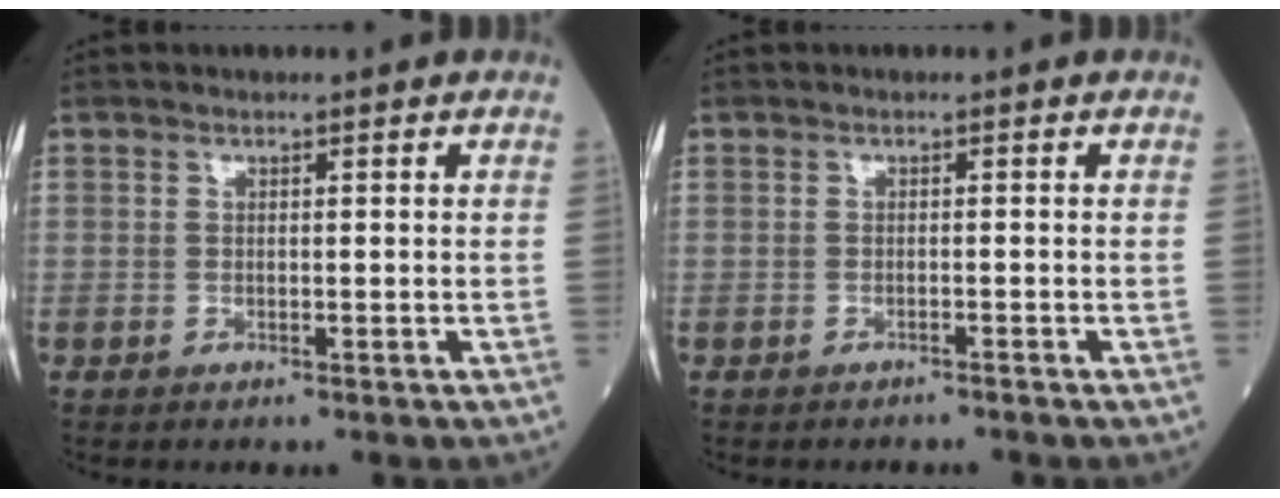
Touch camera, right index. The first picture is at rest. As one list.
[{"total": 0.9, "force": [-0.9, -0.1, 0.2], "torque": [-0.005, -0.001, -0.014]}]